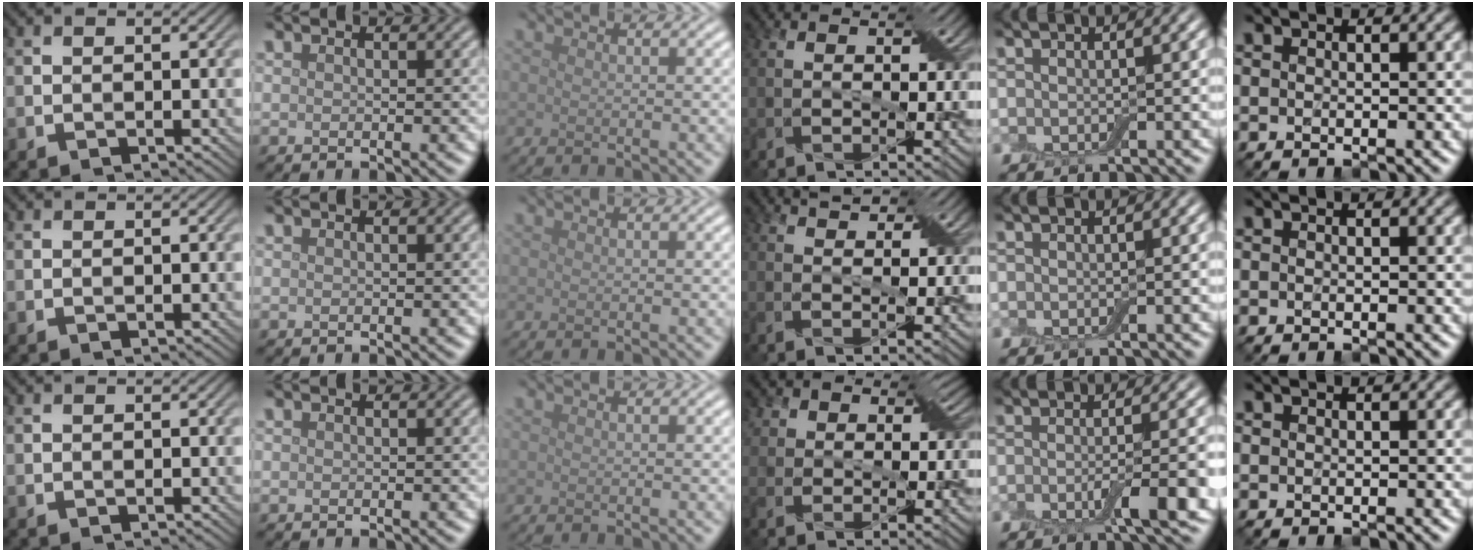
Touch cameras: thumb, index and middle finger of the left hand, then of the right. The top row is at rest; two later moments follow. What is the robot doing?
{"motion": "pour", "object": "cup"}